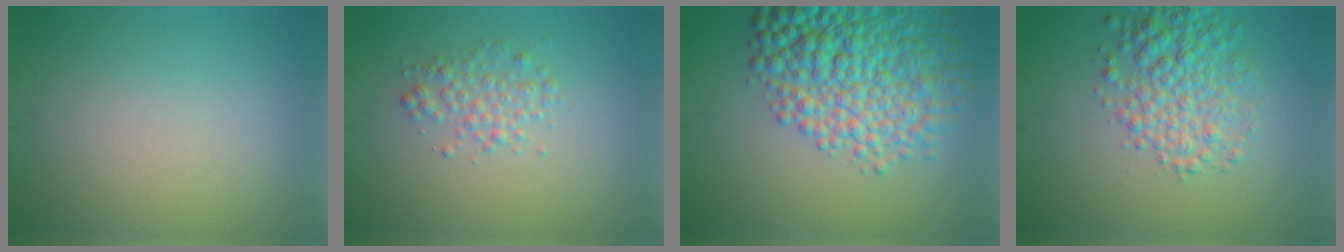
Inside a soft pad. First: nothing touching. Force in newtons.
{"total": 2.0, "press": 2.0, "slide": 0.0}
{"total": 9.2, "press": 9.2, "slide": 0.3}
{"total": 5.0, "press": 5.0, "slide": 0.1}